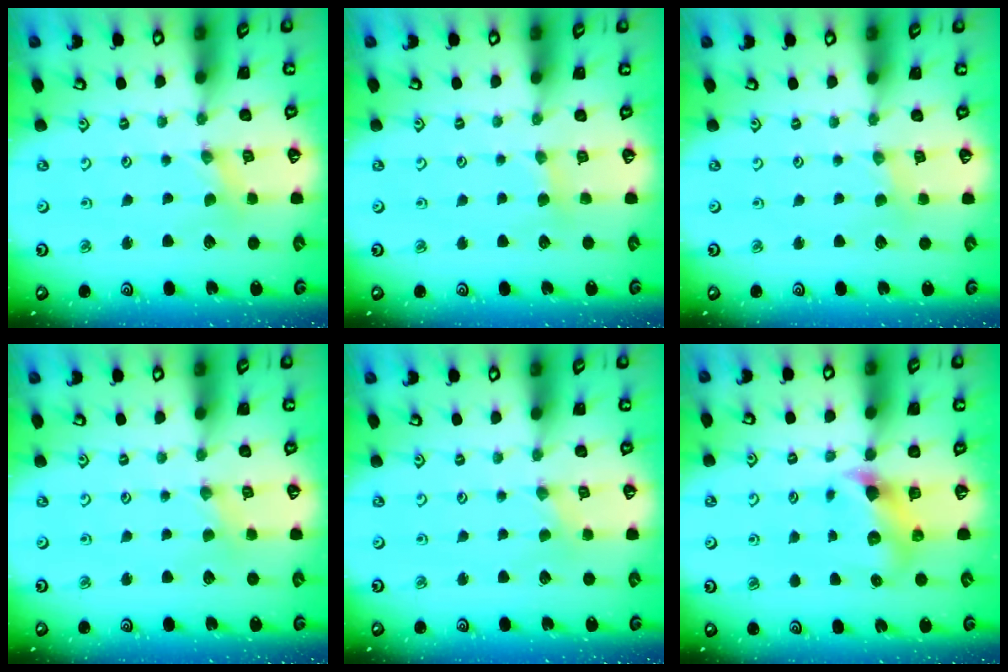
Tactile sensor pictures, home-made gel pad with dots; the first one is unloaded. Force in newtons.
{"total": 3.0, "press": 3.0, "slide": 0.4}
{"total": 1.0, "press": 0.9, "slide": 0.3}
{"total": 1.5, "press": 1.4, "slide": 0.3}
{"total": 0.0}
{"total": 6.0, "press": 6.0, "slide": 0.6}